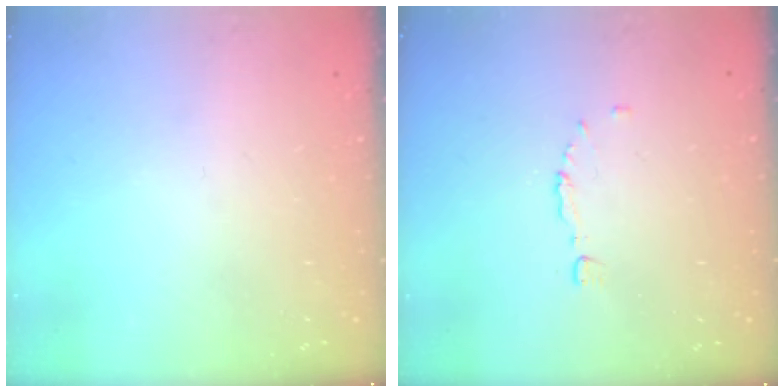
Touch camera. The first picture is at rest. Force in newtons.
{"total": 4.2, "press": 4.2, "slide": 0.5}